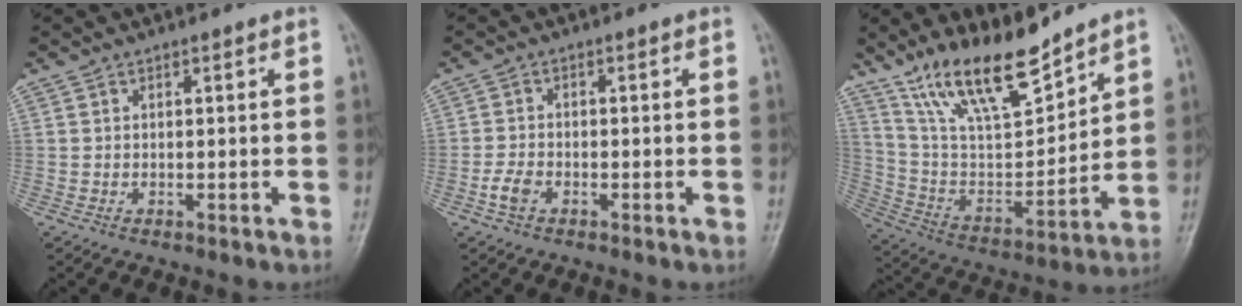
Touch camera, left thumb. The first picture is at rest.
{"total": 3.1, "force": [-1.5, 1.9, 1.9], "torque": [-0.042, 0.007, -0.032]}
{"total": 17.1, "force": [13.4, 4.9, 9.3], "torque": [-0.136, -0.070, 0.256]}